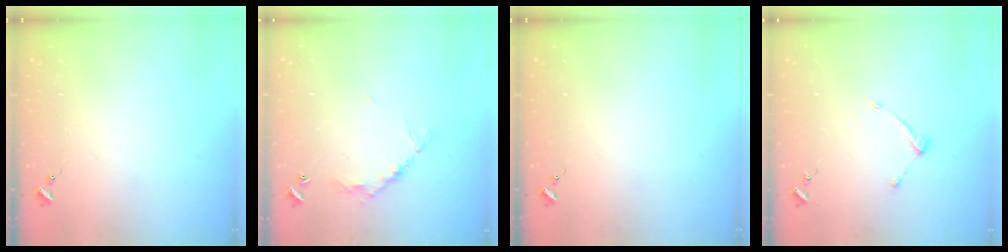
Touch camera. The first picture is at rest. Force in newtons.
{"total": 8.1, "press": 8.1, "slide": 0.7}
{"total": 0.0}
{"total": 5.5, "press": 5.5, "slide": 0.7}